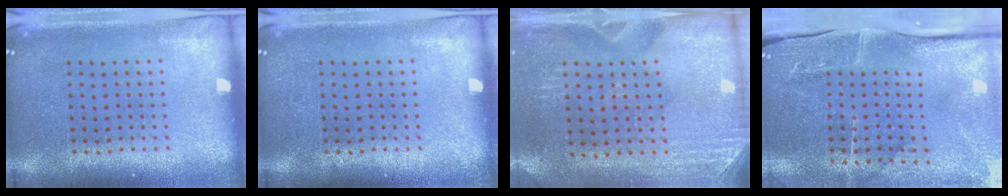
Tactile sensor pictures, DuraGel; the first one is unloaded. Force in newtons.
{"total": 0.0}
{"total": 2.8, "press": 2.6, "slide": 1.2}
{"total": 4.6, "press": 4.0, "slide": 2.4}